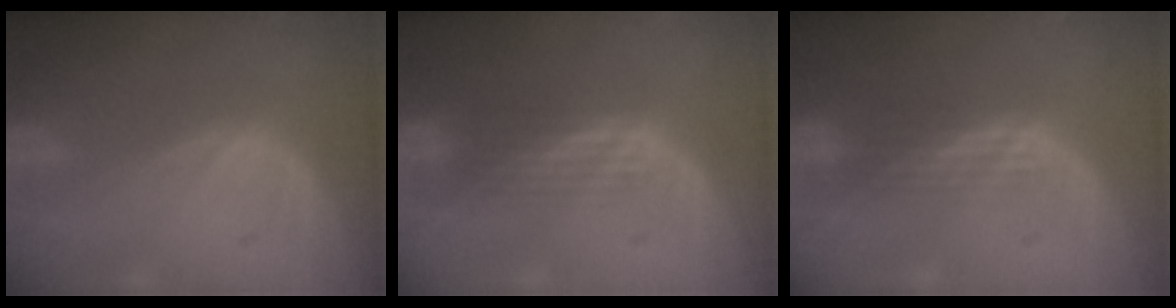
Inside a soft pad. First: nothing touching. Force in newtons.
{"total": 2.8, "press": 2.5, "slide": 1.3}
{"total": 3.0, "press": 2.6, "slide": 1.4}